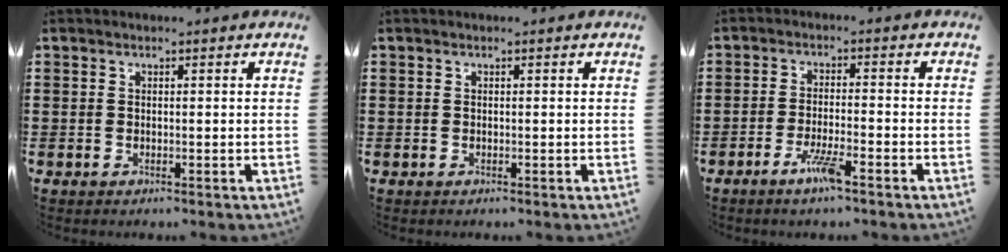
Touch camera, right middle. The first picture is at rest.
{"total": 0.0}
{"total": 4.6, "force": [-2.9, 0.5, 3.5], "torque": [-0.076, -0.009, -0.054]}